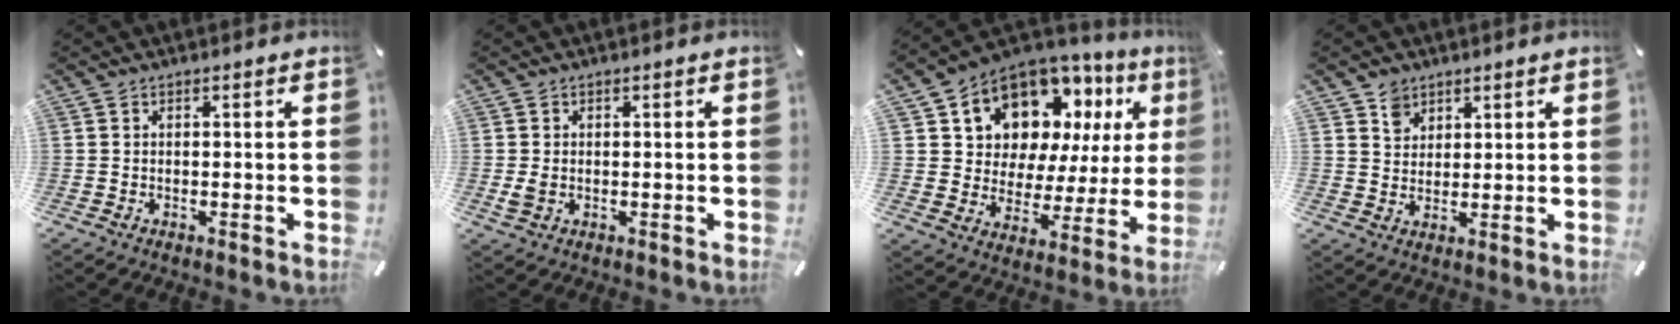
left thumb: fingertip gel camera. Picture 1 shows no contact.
{"total": 2.0, "force": [-0.1, 1.6, 1.3], "torque": [-0.015, 0.000, -0.003]}
{"total": 12.1, "force": [8.6, 7.7, 3.6], "torque": [-0.075, -0.085, 0.156]}
{"total": 4.5, "force": [2.6, 3.6, 0.5], "torque": [-0.006, -0.002, 0.049]}